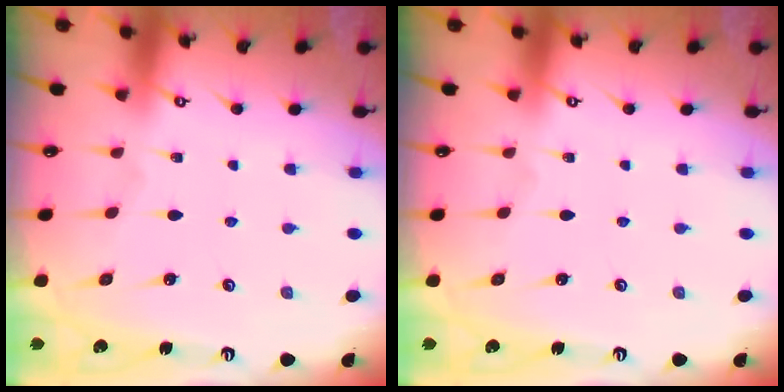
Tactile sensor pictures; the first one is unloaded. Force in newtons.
{"total": 0.0}